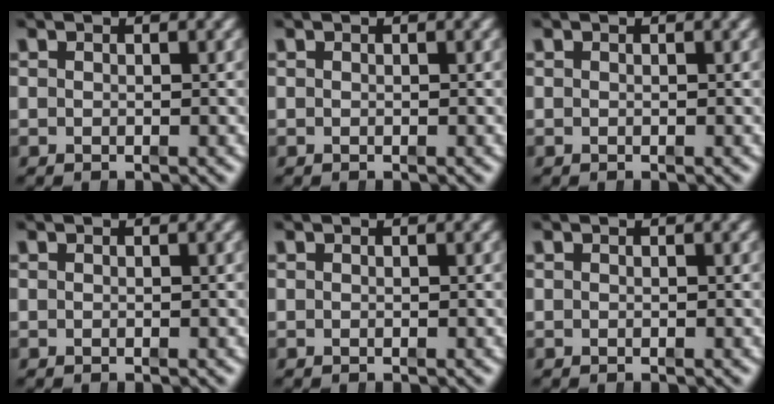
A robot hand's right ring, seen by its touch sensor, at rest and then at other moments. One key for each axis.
{"total": 0.0}
{"total": 0.0}
{"total": 0.0}
{"total": 0.0}
{"total": 0.0}